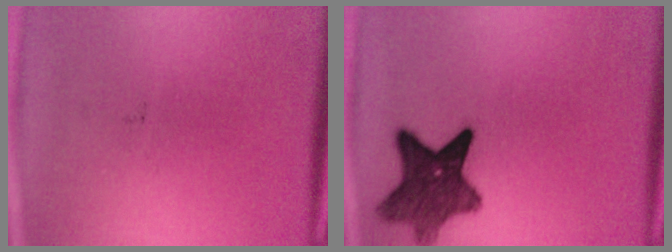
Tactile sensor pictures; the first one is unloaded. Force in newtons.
{"total": 9.7}